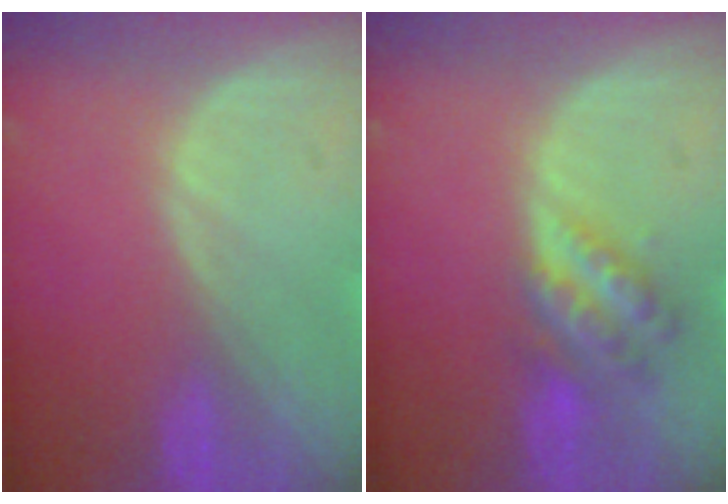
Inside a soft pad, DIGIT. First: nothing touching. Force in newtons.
{"total": 6.1, "press": 5.4, "slide": 2.9}